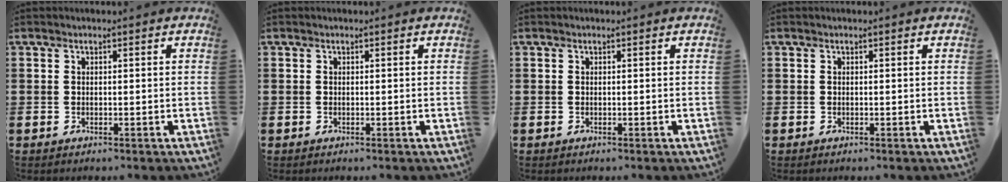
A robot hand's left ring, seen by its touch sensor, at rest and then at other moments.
{"total": 0.0}
{"total": 0.0}
{"total": 0.0}